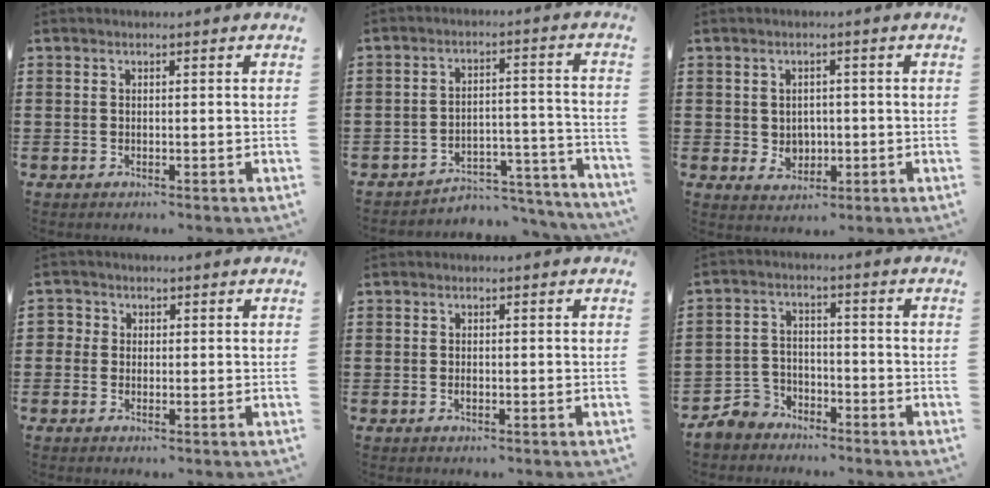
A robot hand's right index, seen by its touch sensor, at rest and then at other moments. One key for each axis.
{"total": 4.9, "fx": -4.6, "fy": 1.2, "fz": 1.3, "tx": -0.023, "ty": 0.011, "tz": -0.092}
{"total": 2.6, "fx": 0.1, "fy": 2.3, "fz": 1.2, "tx": -0.023, "ty": 0.005, "tz": -0.004}
{"total": 1.4, "fx": 0.0, "fy": 1.4, "fz": 0.2, "tx": -0.009, "ty": 0.008, "tz": -0.003}
{"total": 0.7, "fx": -0.2, "fy": 0.3, "fz": 0.6, "tx": -0.013, "ty": -0.003, "tz": -0.003}
{"total": 4.9, "fx": -4.2, "fy": 2.4, "fz": 0.7, "tx": -0.046, "ty": 0.004, "tz": -0.093}